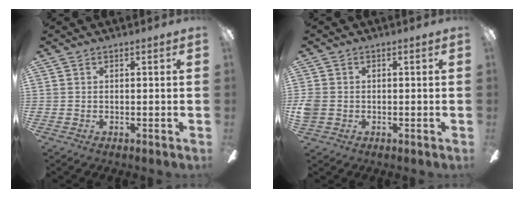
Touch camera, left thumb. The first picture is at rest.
{"total": 3.4, "force": [-0.7, 2.9, 1.6], "torque": [-0.033, 0.007, -0.012]}